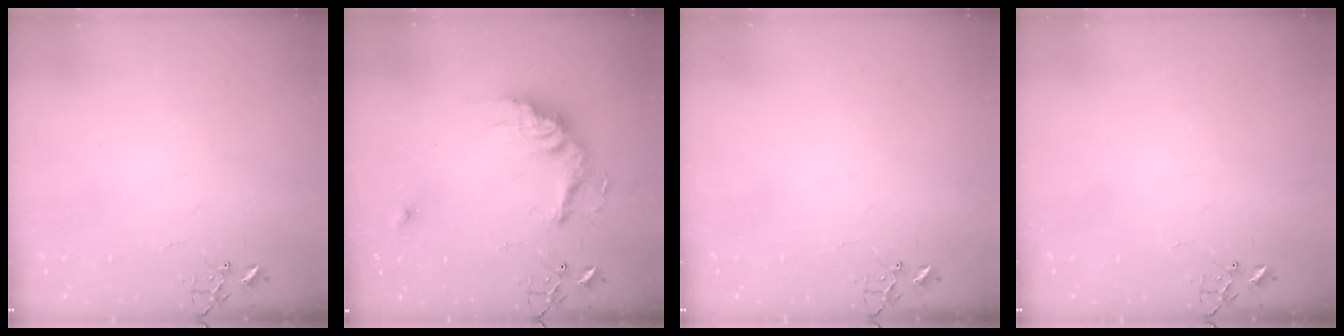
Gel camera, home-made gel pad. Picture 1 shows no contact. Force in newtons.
{"total": 17.3, "press": 17.2, "slide": 1.5}
{"total": 0.0}
{"total": 0.0}